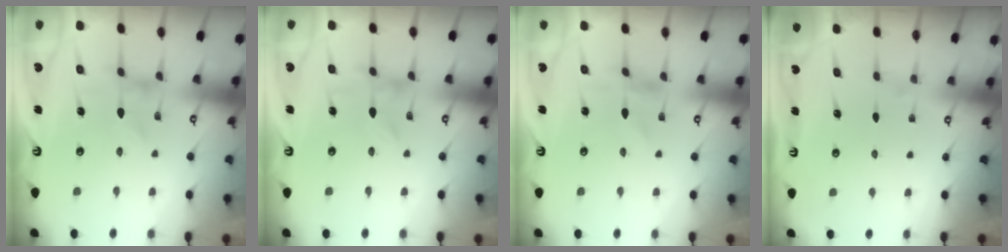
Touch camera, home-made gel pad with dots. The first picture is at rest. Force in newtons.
{"total": 0.0}
{"total": 0.8, "press": 0.8, "slide": 0.1}
{"total": 0.0}